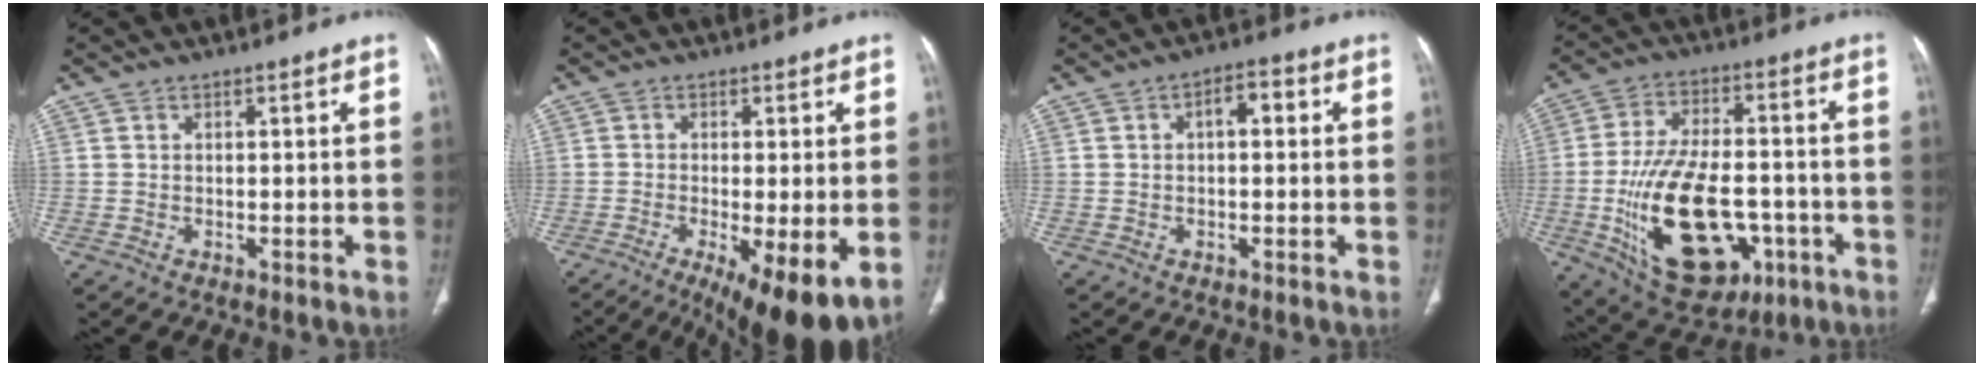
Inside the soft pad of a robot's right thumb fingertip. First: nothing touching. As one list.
[{"total": 13.1, "force": [-4.9, 3.6, 11.6], "torque": [-0.165, -0.020, -0.069]}, {"total": 3.9, "force": [0.7, 2.0, 3.3], "torque": [-0.045, 0.014, 0.005]}, {"total": 23.0, "force": [-6.1, 12.9, 18.0], "torque": [-0.299, 0.017, -0.073]}]